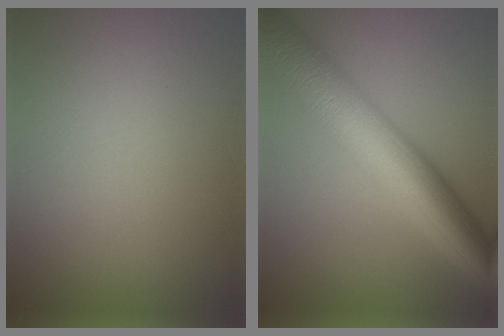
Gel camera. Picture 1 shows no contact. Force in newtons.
{"total": 10.8, "press": 10.8, "slide": 0.0}